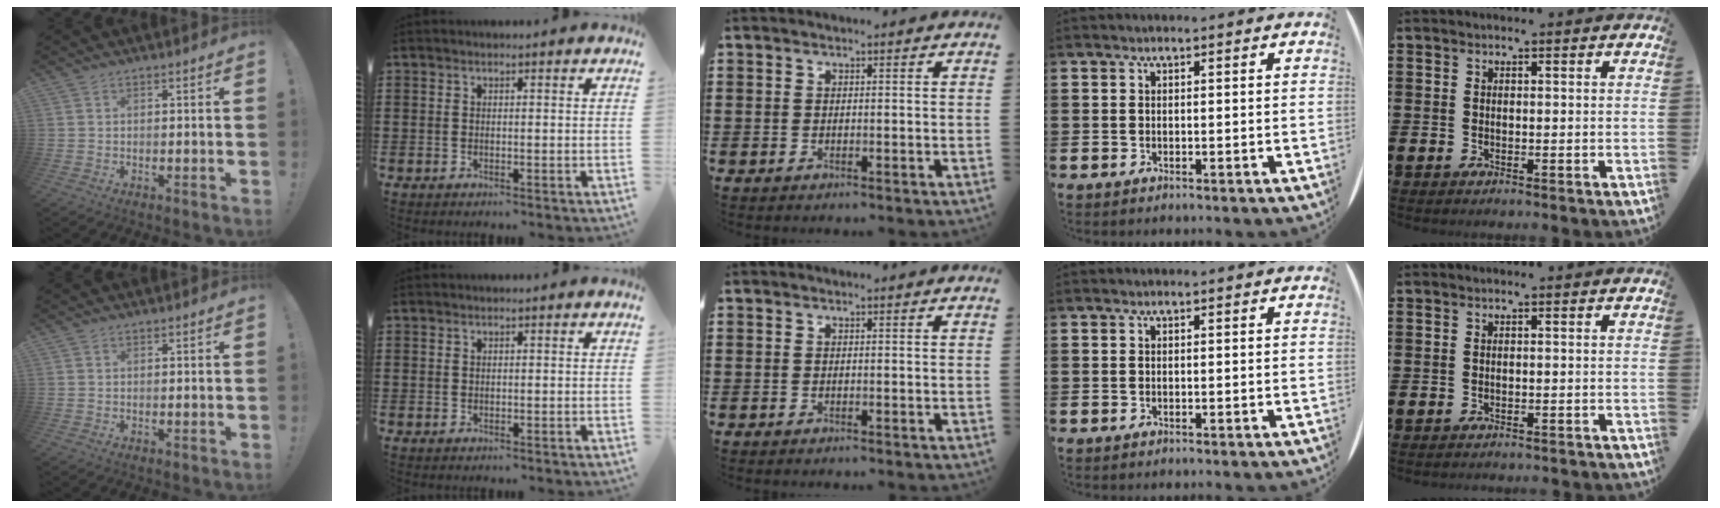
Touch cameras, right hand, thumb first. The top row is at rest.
{"index": {"total": 0.5, "force": [0.3, 0.4, 0.1], "torque": [-0.004, 0.002, 0.006]}, "little": {"total": 0.7, "force": [-0.7, 0.0, 0.0], "torque": [-0.001, -0.001, -0.014]}}